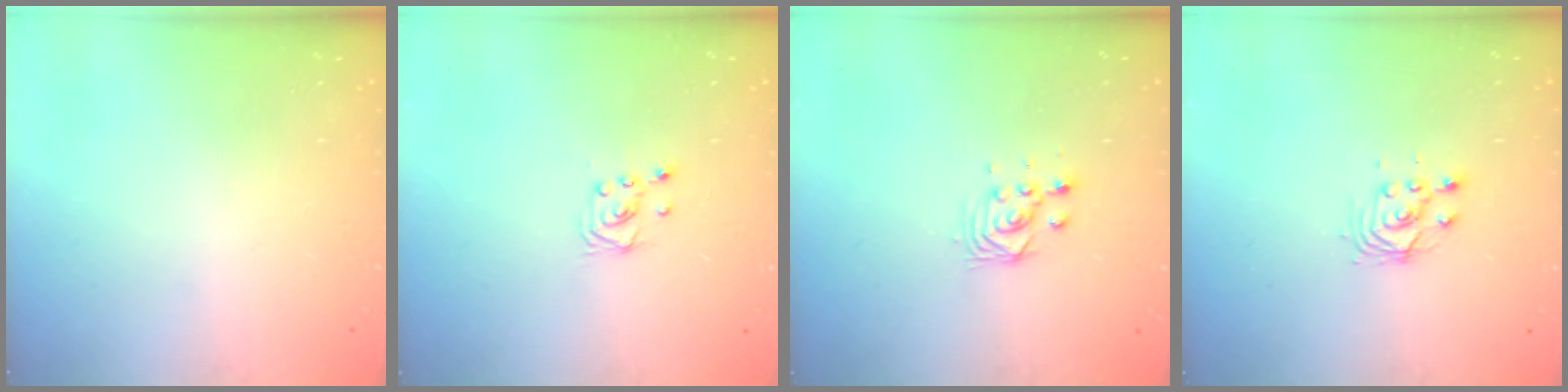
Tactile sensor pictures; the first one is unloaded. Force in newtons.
{"total": 2.0, "press": 2.0, "slide": 0.2}
{"total": 2.8, "press": 2.8, "slide": 0.2}
{"total": 3.6, "press": 3.6, "slide": 0.3}